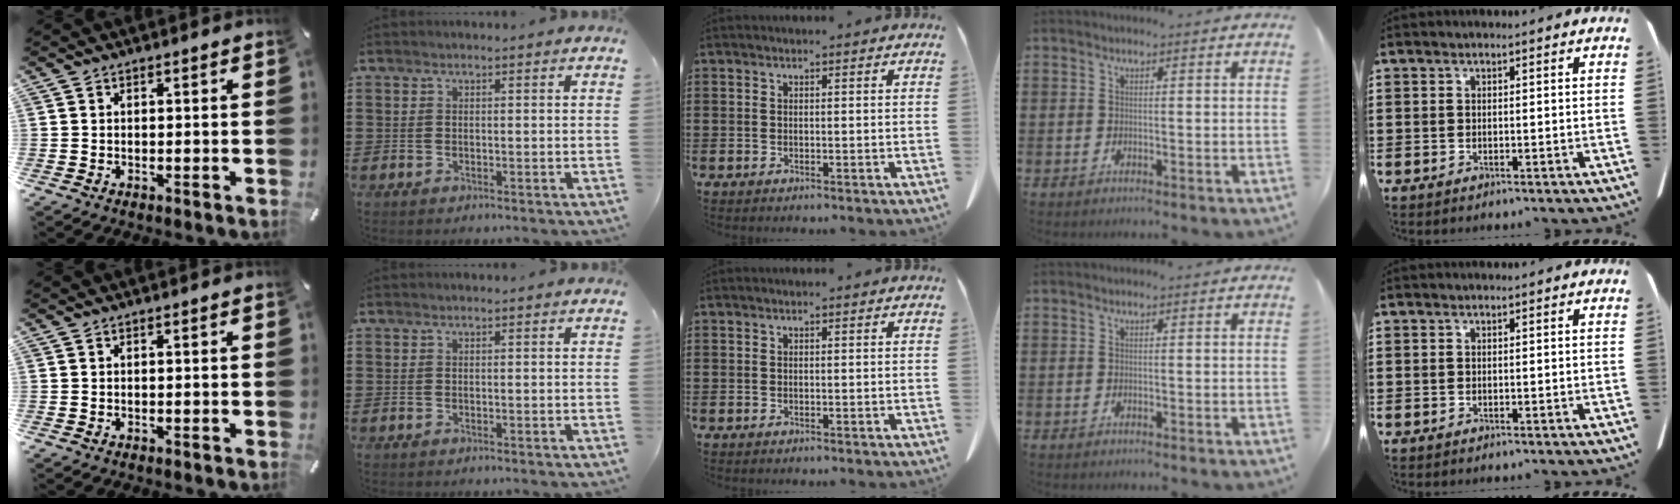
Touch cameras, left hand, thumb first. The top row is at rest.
{}